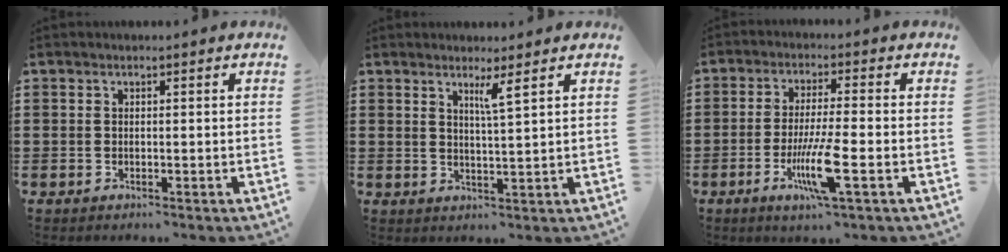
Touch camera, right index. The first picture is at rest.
{"total": 2.8, "force": [2.0, -0.5, 1.9], "torque": [-0.034, -0.009, 0.033]}
{"total": 8.6, "force": [-3.1, 1.1, 8.0], "torque": [-0.161, -0.018, -0.059]}